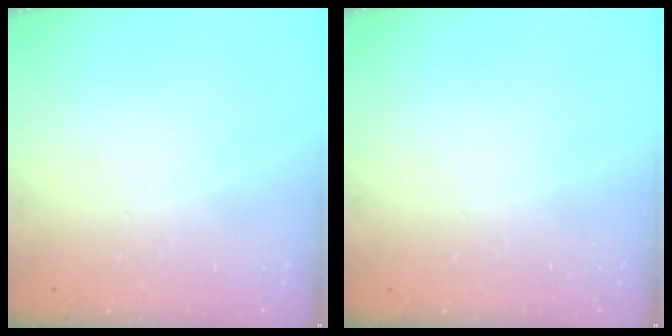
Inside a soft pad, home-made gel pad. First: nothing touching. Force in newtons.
{"total": 0.0}